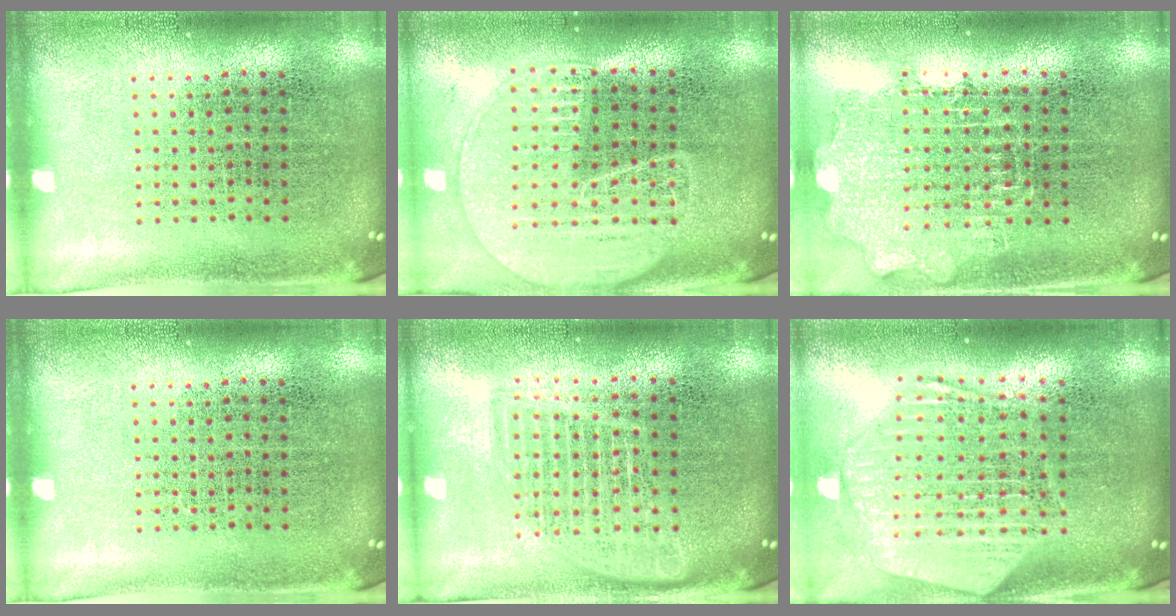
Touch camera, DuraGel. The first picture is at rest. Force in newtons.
{"total": 2.0, "press": 1.8, "slide": 0.8}
{"total": 1.6, "press": 1.3, "slide": 0.8}
{"total": 0.0}
{"total": 1.6, "press": 1.4, "slide": 0.7}
{"total": 2.8, "press": 2.3, "slide": 1.6}